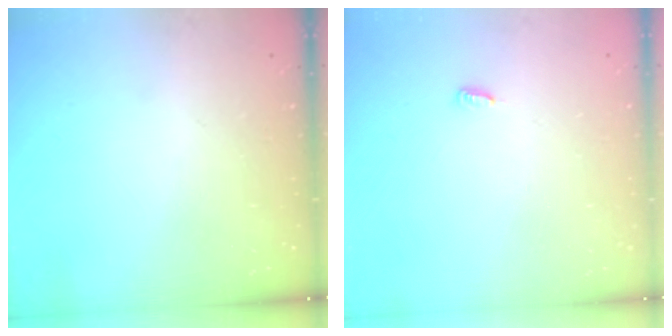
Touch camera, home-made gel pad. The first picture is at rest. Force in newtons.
{"total": 3.2, "press": 3.2, "slide": 0.5}